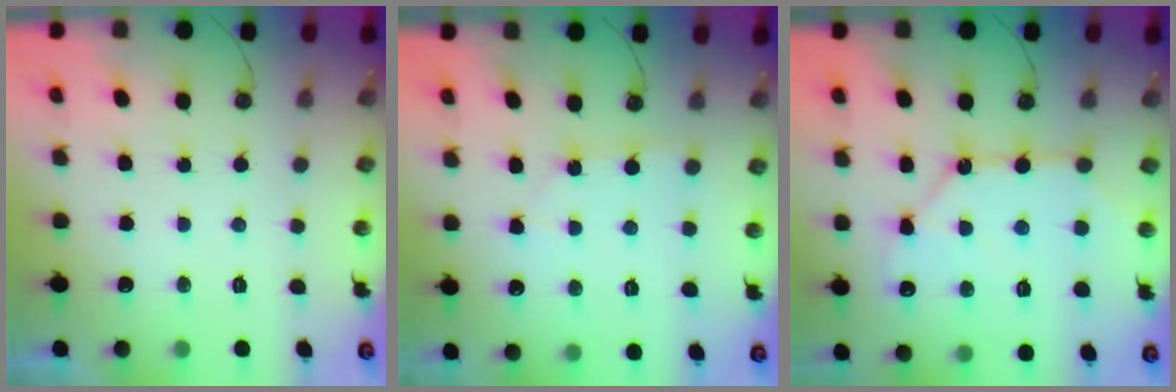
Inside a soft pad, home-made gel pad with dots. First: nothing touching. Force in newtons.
{"total": 6.2, "press": 6.2, "slide": 0.5}
{"total": 10.7, "press": 10.7, "slide": 0.4}